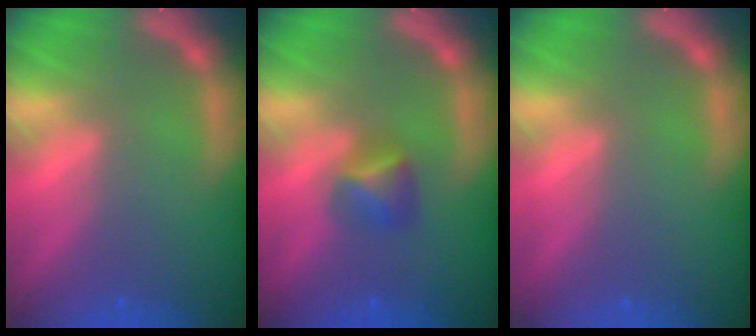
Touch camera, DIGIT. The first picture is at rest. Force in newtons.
{"total": 2.4}
{"total": 0.0}